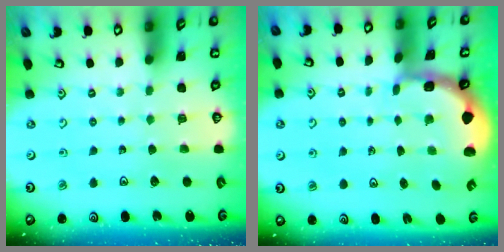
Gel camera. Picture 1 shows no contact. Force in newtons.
{"total": 1.5, "press": 1.2, "slide": 0.7}